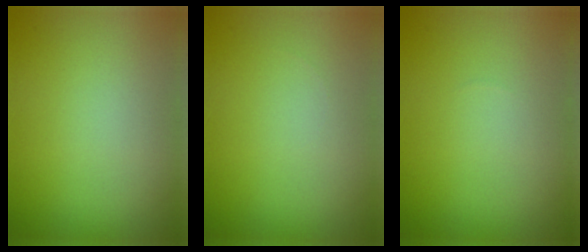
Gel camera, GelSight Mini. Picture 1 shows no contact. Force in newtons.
{"total": 0.0}
{"total": 0.0}